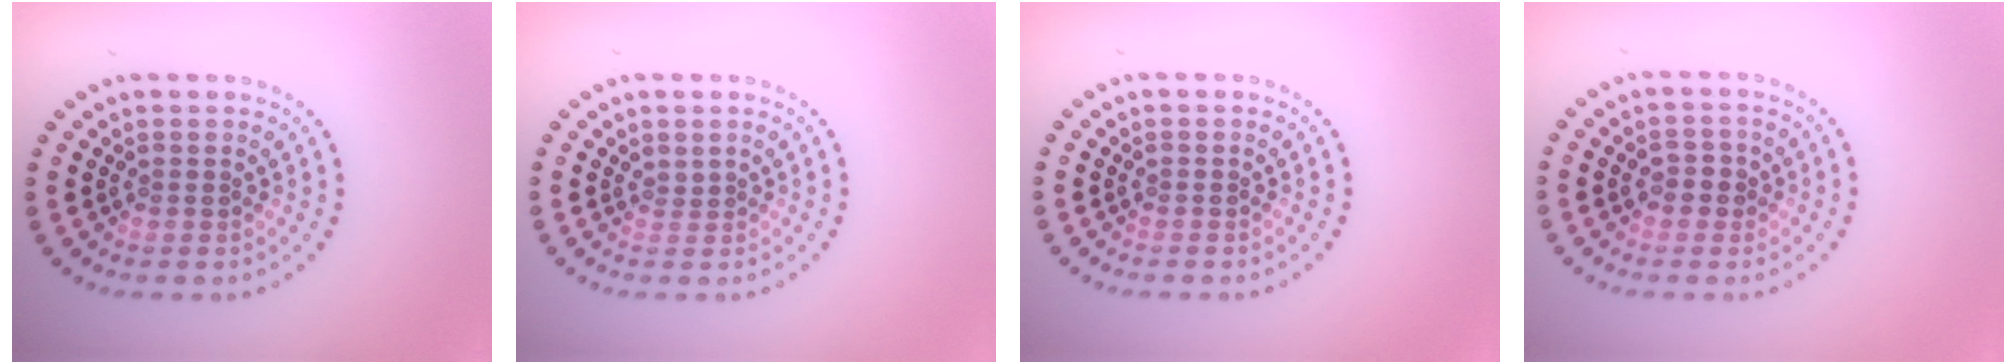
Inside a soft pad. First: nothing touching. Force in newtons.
{"total": 0.6, "press": 0.3, "slide": 0.5}
{"total": 0.0}
{"total": 1.3, "press": 1.3, "slide": 0.3}